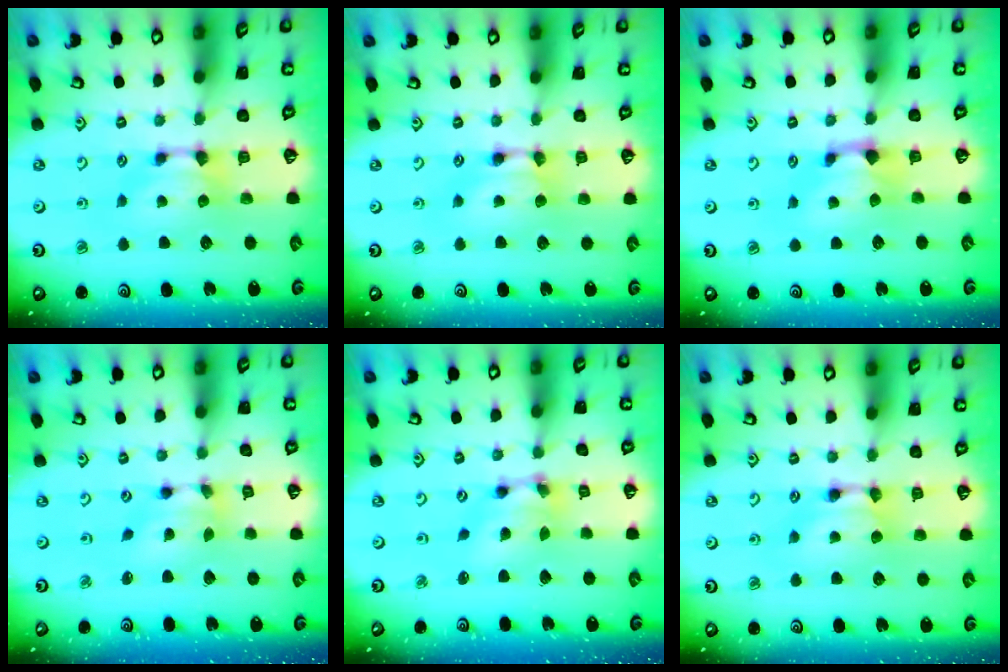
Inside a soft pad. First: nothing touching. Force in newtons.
{"total": 1.6, "press": 1.6, "slide": 0.2}
{"total": 0.9, "press": 0.2, "slide": 0.9}
{"total": 4.7, "press": 4.2, "slide": 1.9}
{"total": 5.2, "press": 4.9, "slide": 1.8}
{"total": 1.6, "press": 1.6, "slide": 0.1}